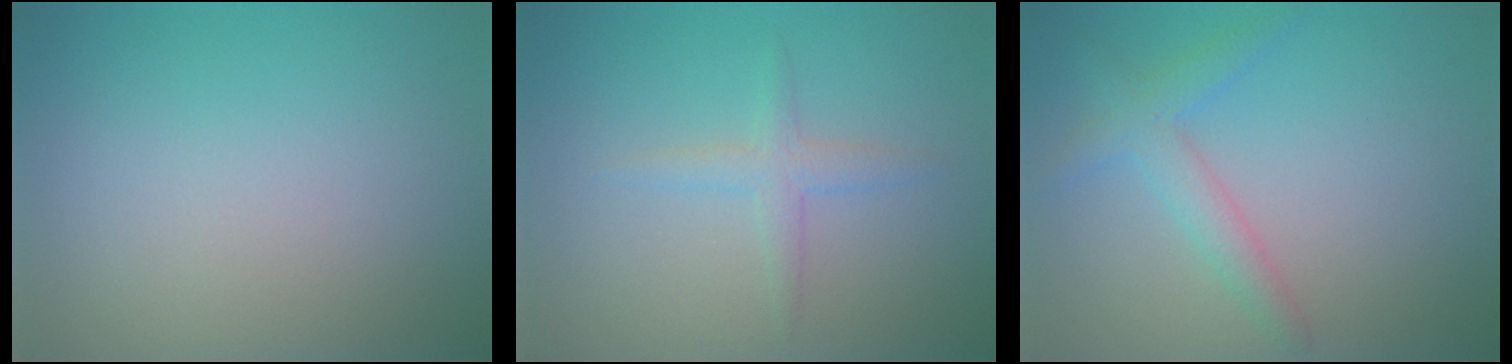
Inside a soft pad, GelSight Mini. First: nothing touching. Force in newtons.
{"total": 1.7, "press": 1.7, "slide": 0.1}
{"total": 2.6, "press": 2.6, "slide": 0.2}